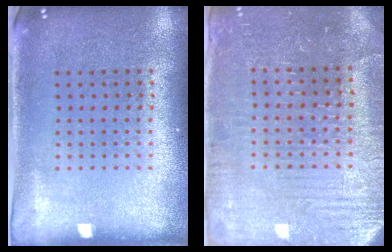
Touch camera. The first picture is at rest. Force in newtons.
{"total": 3.5, "press": 3.5, "slide": 0.6}